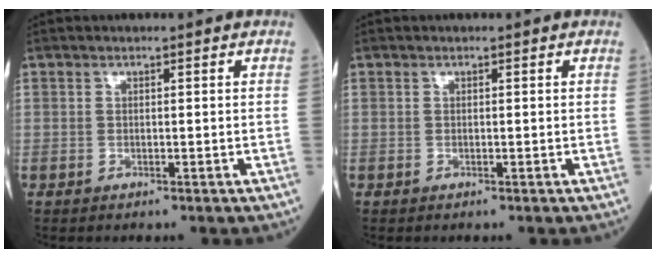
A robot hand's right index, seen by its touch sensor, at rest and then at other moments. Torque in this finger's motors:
{"motor_torque": [0.00, 0.00, 0.01, 0.01]}